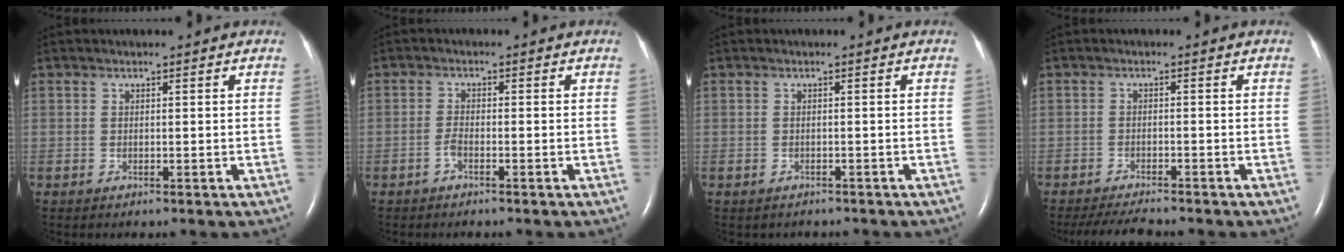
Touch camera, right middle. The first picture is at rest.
{"total": 1.4, "force": [-0.9, 0.2, 1.0], "torque": [-0.025, 0.000, -0.019]}
{"total": 2.0, "force": [-1.7, 1.0, 0.3], "torque": [-0.013, -0.001, -0.018]}
{"total": 5.8, "force": [-5.3, 0.5, 2.3], "torque": [-0.041, -0.019, -0.086]}